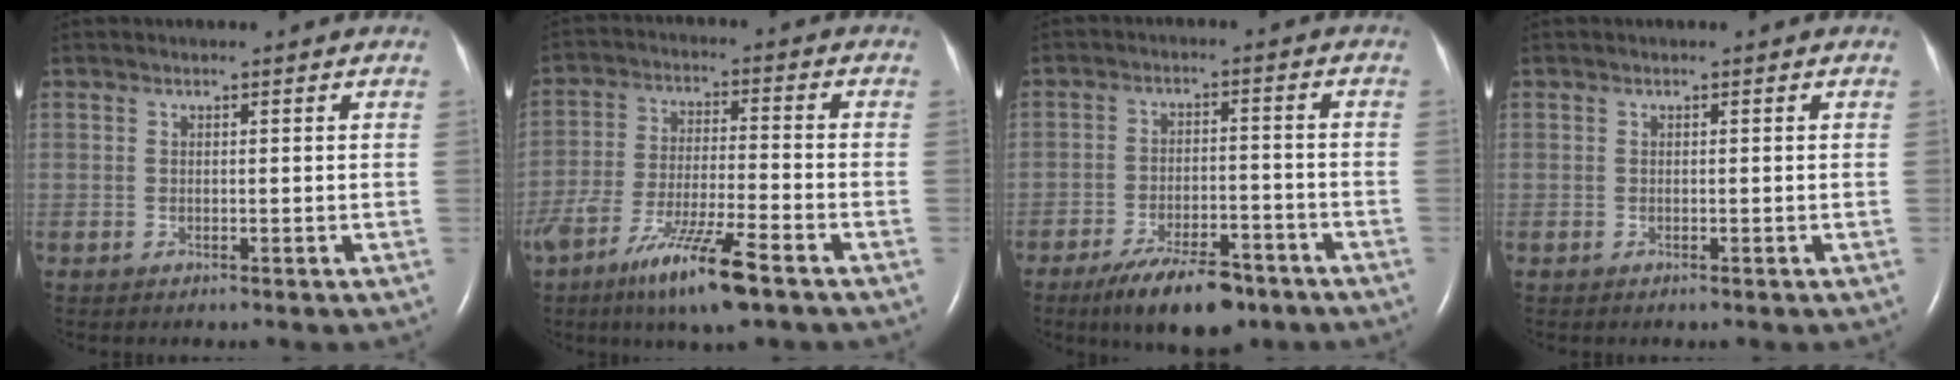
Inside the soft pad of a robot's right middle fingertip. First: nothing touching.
{"total": 12.2, "force": [-7.7, 1.1, 9.5], "torque": [-0.187, -0.027, -0.136]}
{"total": 10.7, "force": [-7.7, 3.6, 6.5], "torque": [-0.107, -0.008, -0.124]}
{"total": 0.0}